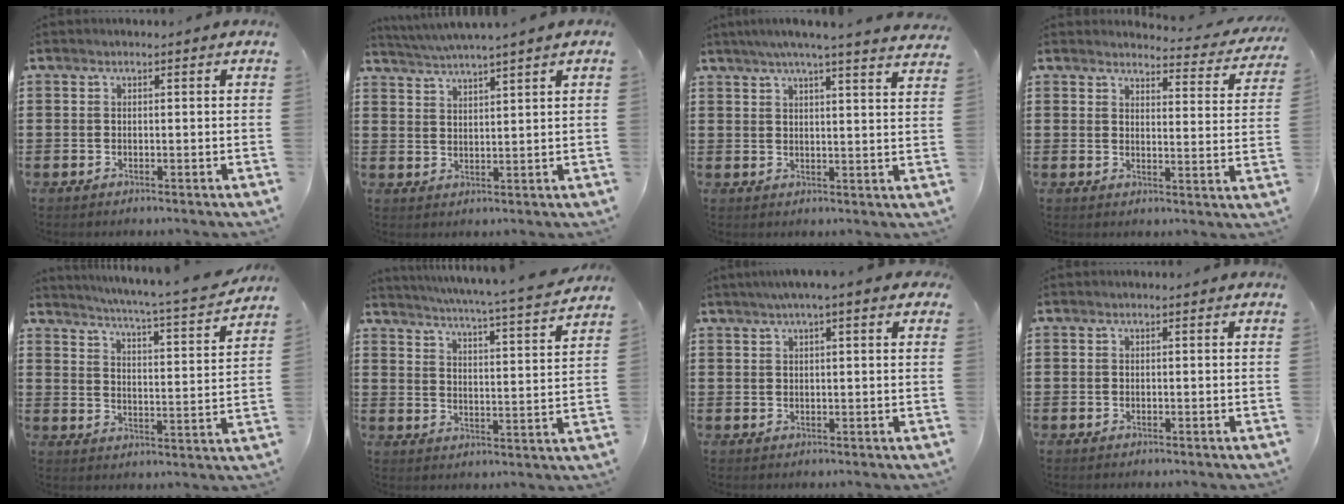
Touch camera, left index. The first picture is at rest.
{"total": 3.0, "force": [2.8, -0.7, 0.9], "torque": [-0.026, -0.012, 0.050]}
{"total": 4.8, "force": [4.2, -0.8, 2.1], "torque": [-0.056, -0.015, 0.071]}
{"total": 3.6, "force": [3.4, 0.4, 0.9], "torque": [-0.018, -0.027, 0.055]}
{"total": 4.9, "force": [4.4, -1.0, 1.9], "torque": [-0.060, -0.043, 0.066]}
{"total": 4.7, "force": [4.2, -1.1, 1.7], "torque": [-0.054, -0.043, 0.064]}
{"total": 3.1, "force": [2.0, 0.1, 2.4], "torque": [-0.051, 0.007, 0.035]}
{"total": 0.0}